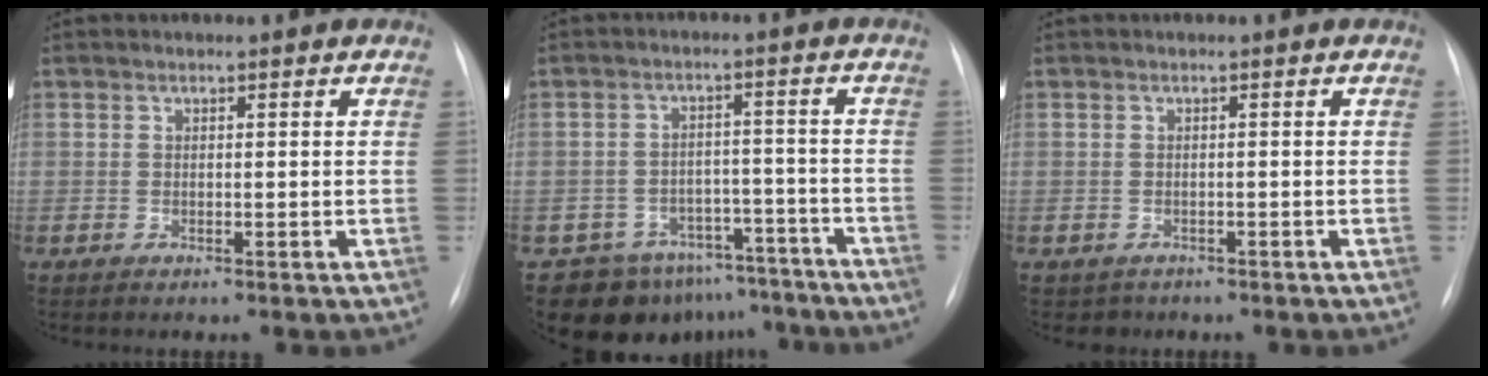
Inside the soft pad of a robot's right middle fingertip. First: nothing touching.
{"total": 11.7, "force": [-9.1, 7.2, 0.7], "torque": [0.001, 0.039, -0.111]}
{"total": 1.5, "force": [-1.0, 1.1, -0.2], "torque": [-0.002, 0.004, -0.014]}